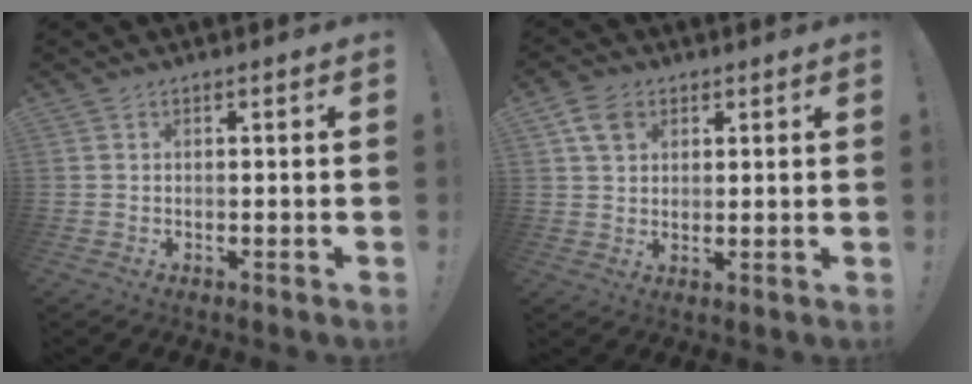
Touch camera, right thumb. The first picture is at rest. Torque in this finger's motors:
{"motor_torque": [0.63, 0.59, -0.22, 0.30, -0.03]}